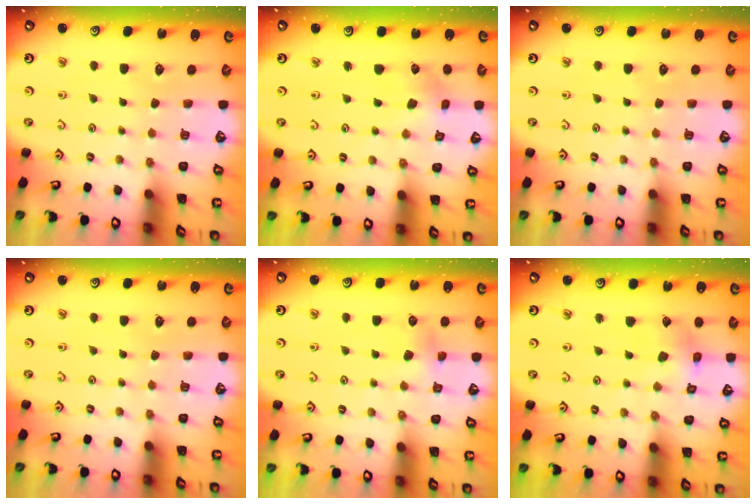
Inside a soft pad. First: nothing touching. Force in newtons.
{"total": 2.2, "press": 2.1, "slide": 0.6}
{"total": 0.0}
{"total": 0.0}
{"total": 4.0, "press": 4.0, "slide": 0.4}
{"total": 4.6, "press": 4.6, "slide": 0.5}